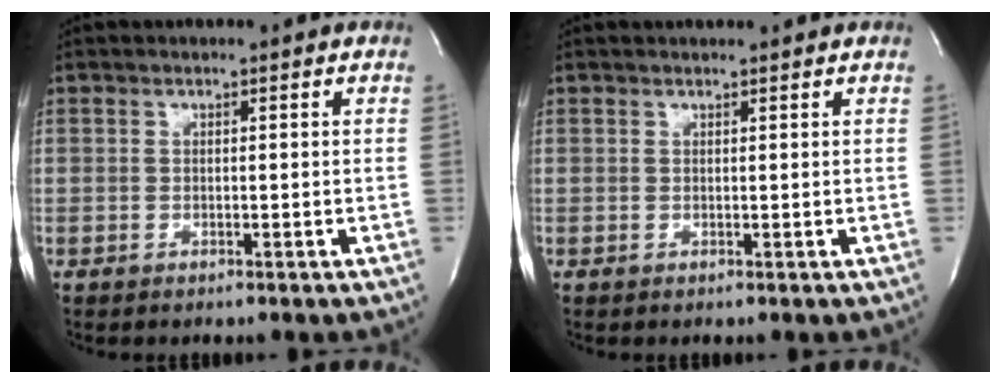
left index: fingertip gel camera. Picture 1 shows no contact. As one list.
[{"total": 2.2, "force": [2.1, 0.1, 0.5], "torque": [-0.010, 0.009, 0.027]}]